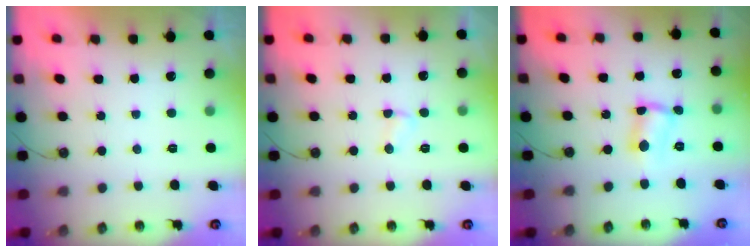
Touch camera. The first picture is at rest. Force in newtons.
{"total": 2.7, "press": 2.6, "slide": 0.4}
{"total": 2.8, "press": 2.8, "slide": 0.6}